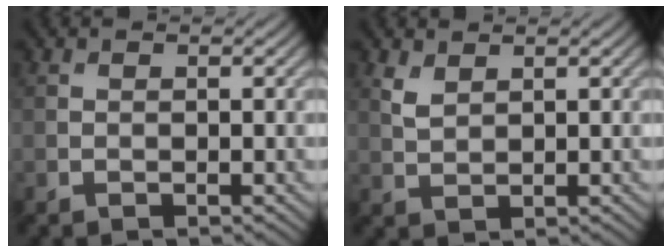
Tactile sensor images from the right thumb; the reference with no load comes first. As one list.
[{"total": 2.1, "force": [1.4, 1.0, 1.2], "torque": [-0.036, -0.001, 0.034]}]